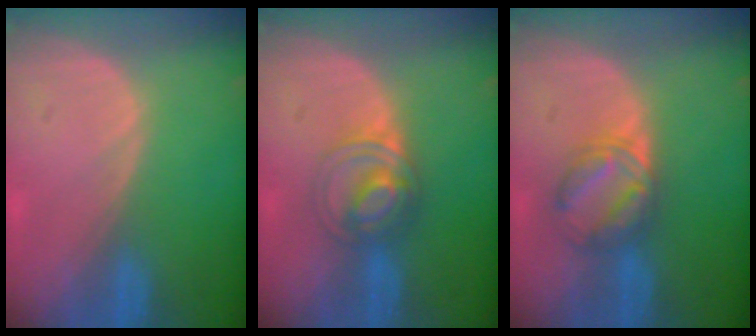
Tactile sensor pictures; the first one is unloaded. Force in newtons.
{"total": 5.9, "press": 5.4, "slide": 2.4}
{"total": 5.8, "press": 5.6, "slide": 1.2}